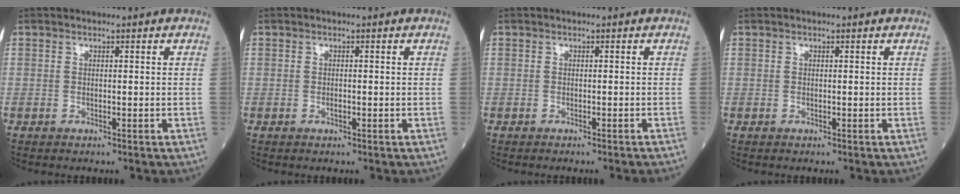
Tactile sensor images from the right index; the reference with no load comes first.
{"total": 0.6, "force": [-0.2, 0.2, 0.5], "torque": [-0.008, 0.000, -0.002]}
{"total": 2.2, "force": [-2.0, -0.6, 0.9], "torque": [-0.007, 0.005, -0.026]}
{"total": 0.0}